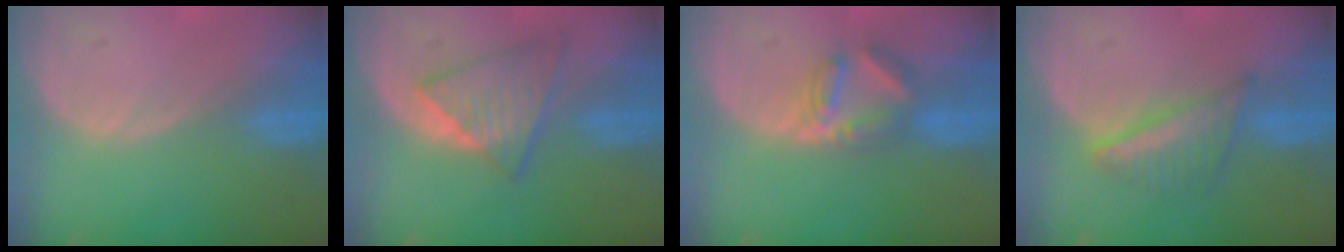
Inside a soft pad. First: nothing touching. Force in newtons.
{"total": 6.0, "press": 5.9, "slide": 0.7}
{"total": 5.1, "press": 5.0, "slide": 1.1}
{"total": 5.4, "press": 5.4, "slide": 0.6}